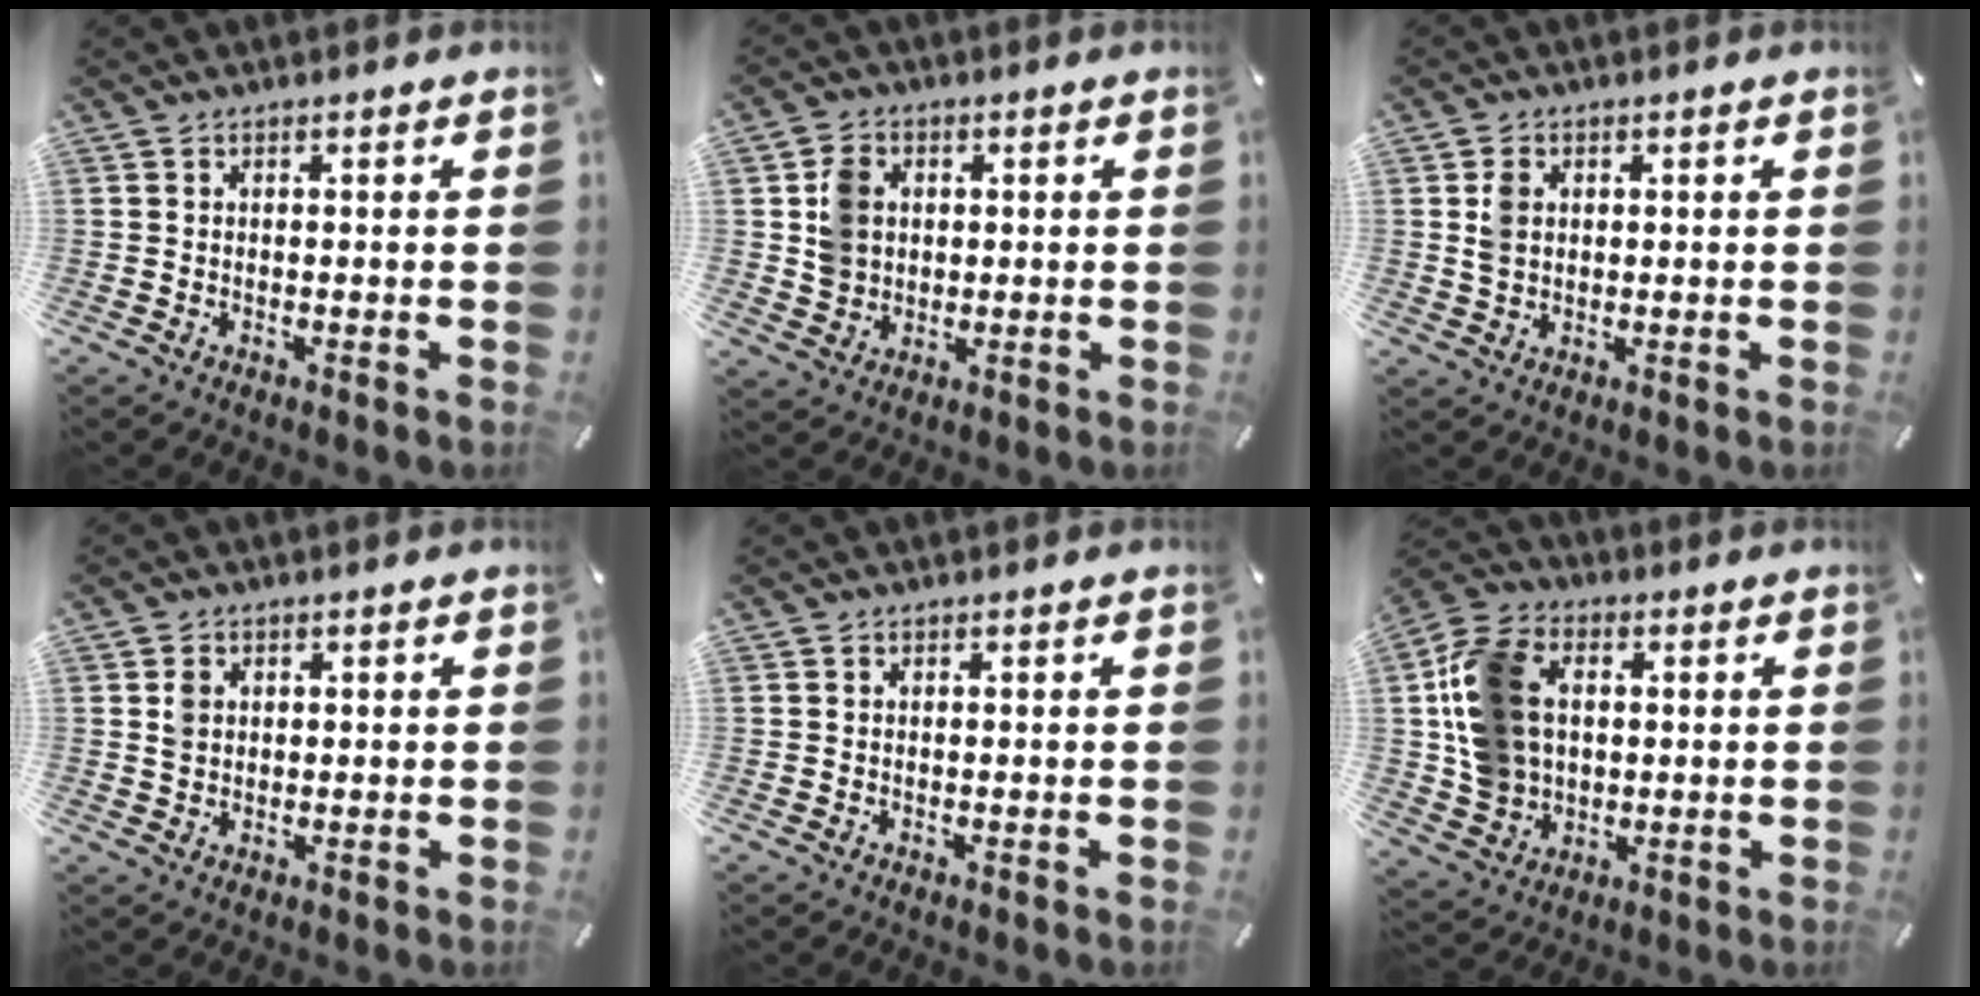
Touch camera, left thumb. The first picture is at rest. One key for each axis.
{"total": 6.3, "fx": 1.2, "fy": 5.7, "fz": 2.5, "tx": -0.043, "ty": 0.010, "tz": 0.024}
{"total": 3.9, "fx": 0.7, "fy": 3.1, "fz": 2.3, "tx": -0.048, "ty": 0.007, "tz": 0.014}
{"total": 2.6, "fx": 0.6, "fy": 2.2, "fz": 1.0, "tx": -0.024, "ty": 0.006, "tz": 0.010}
{"total": 0.0}
{"total": 14.6, "fx": 2.1, "fy": 11.6, "fz": 8.6, "tx": -0.185, "ty": 0.022, "tz": 0.045}